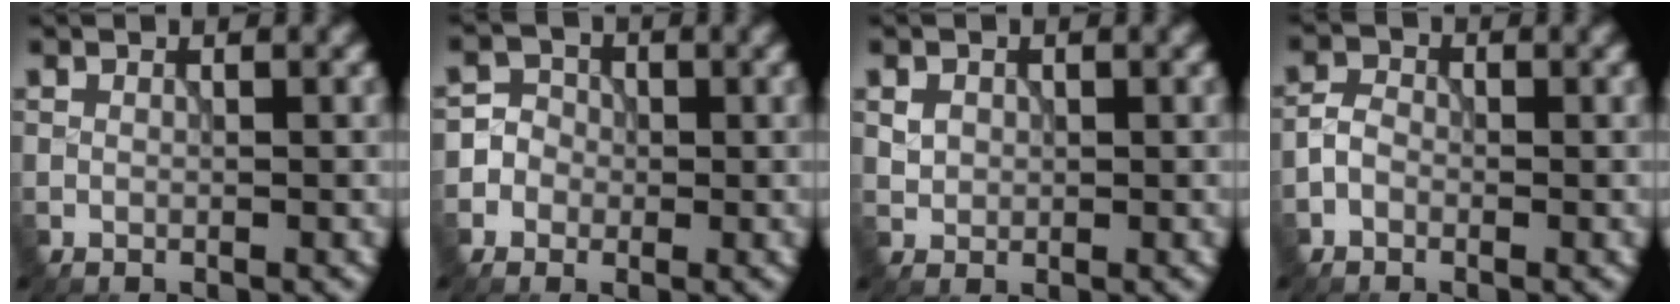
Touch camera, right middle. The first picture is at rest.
{"total": 3.9, "force": [-1.3, 3.7, 0.3], "torque": [0.015, 0.012, -0.039]}
{"total": 1.1, "force": [0.3, 1.1, 0.3], "torque": [-0.006, -0.003, 0.006]}
{"total": 1.7, "force": [-0.8, 1.3, 0.7], "torque": [-0.013, 0.005, -0.022]}